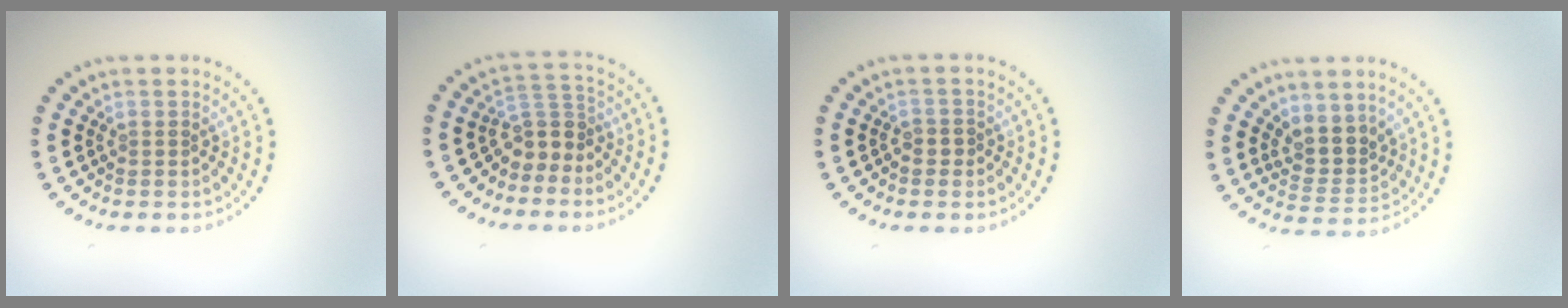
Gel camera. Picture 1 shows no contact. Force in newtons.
{"total": 3.0, "press": 2.3, "slide": 1.9}
{"total": 0.7, "press": 0.5, "slide": 0.4}
{"total": 2.9, "press": 2.4, "slide": 1.7}